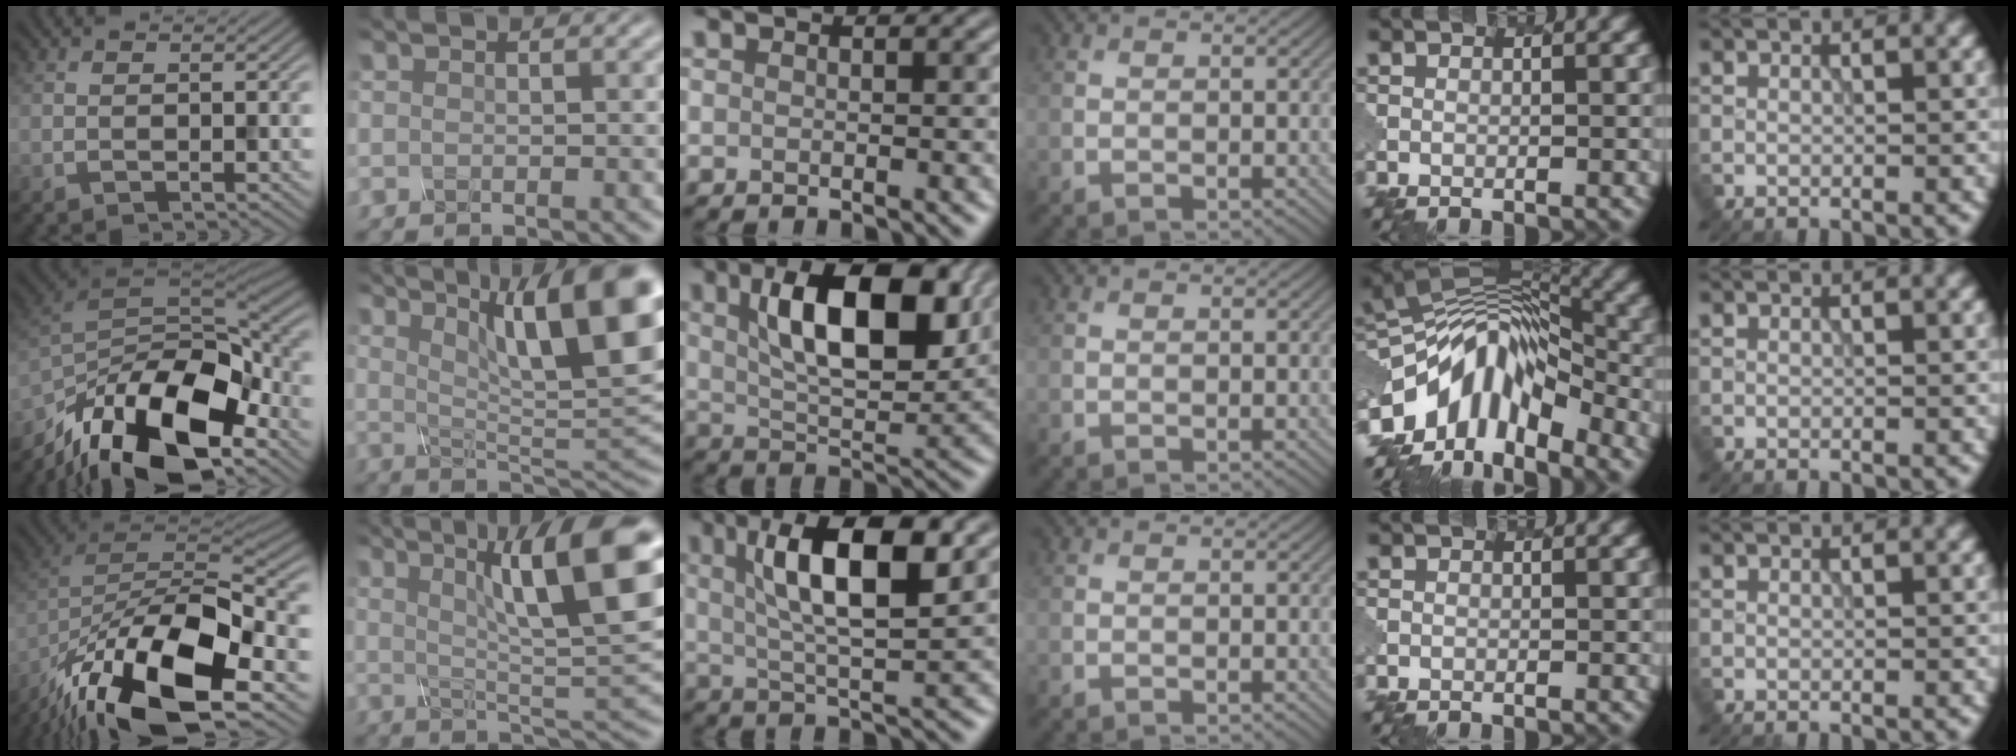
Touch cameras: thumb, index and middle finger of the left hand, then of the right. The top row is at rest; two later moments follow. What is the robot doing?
{"motion": "twist", "object": "rubiks cube"}